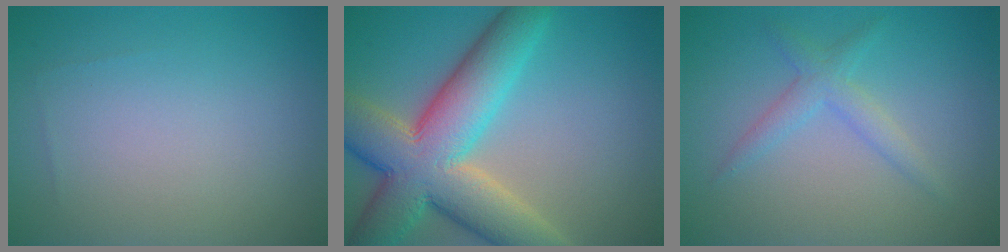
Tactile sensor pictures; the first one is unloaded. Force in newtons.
{"total": 11.6, "press": 11.6, "slide": 0.4}
{"total": 2.2, "press": 2.2, "slide": 0.1}